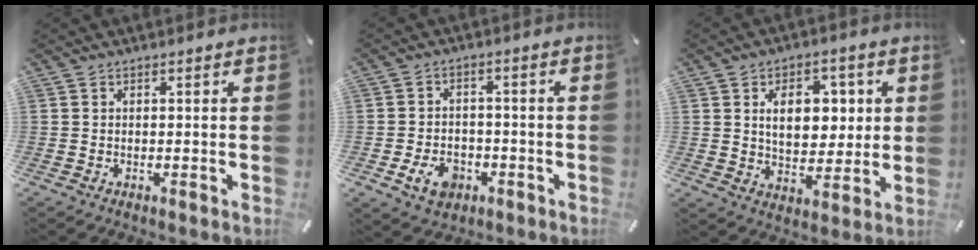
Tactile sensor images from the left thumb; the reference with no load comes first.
{"total": 7.0, "force": [-2.8, 5.2, 3.6], "torque": [-0.089, 0.011, -0.053]}
{"total": 11.3, "force": [3.0, 7.7, 7.7], "torque": [-0.113, 0.000, 0.047]}